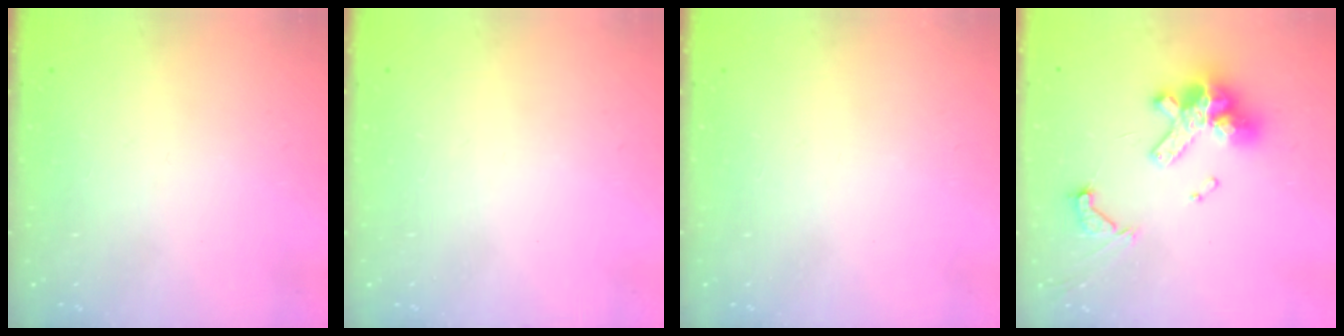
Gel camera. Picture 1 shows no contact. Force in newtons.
{"total": 0.0}
{"total": 0.0}
{"total": 14.0, "press": 13.8, "slide": 2.3}